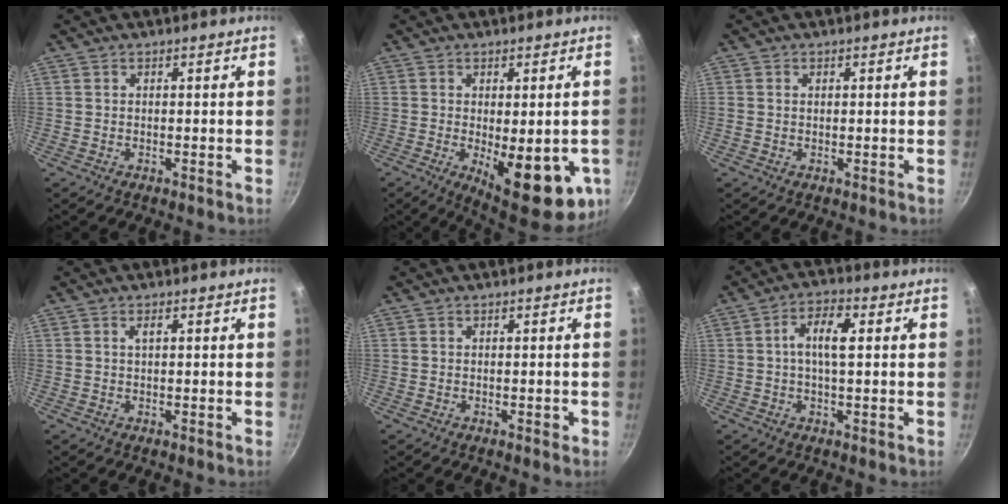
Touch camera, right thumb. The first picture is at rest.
{"total": 17.1, "force": [-4.3, 6.8, 15.1], "torque": [-0.161, -0.021, -0.041]}
{"total": 0.7, "force": [0.2, 0.6, 0.3], "torque": [-0.005, 0.003, 0.002]}
{"total": 1.2, "force": [0.4, 0.5, 1.0], "torque": [-0.017, 0.003, 0.007]}
{"total": 1.0, "force": [-0.3, 0.6, 0.6], "torque": [-0.004, 0.004, -0.005]}
{"total": 6.2, "force": [0.9, 2.4, 5.6], "torque": [-0.104, 0.014, 0.009]}